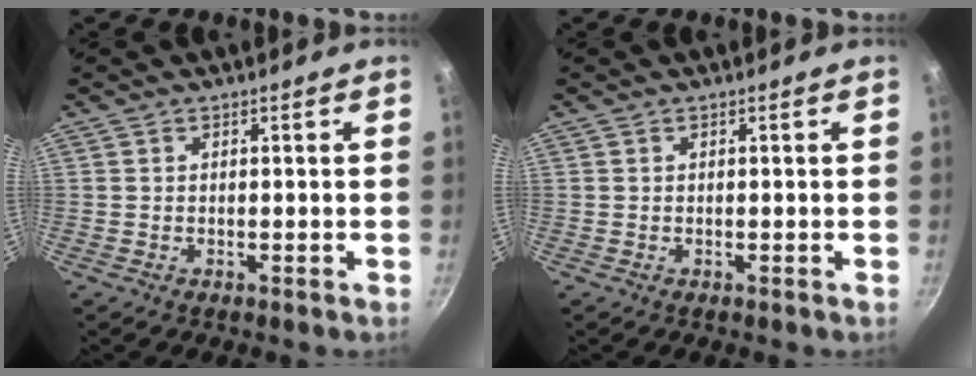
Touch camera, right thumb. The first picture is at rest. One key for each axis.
{"total": 0.0}